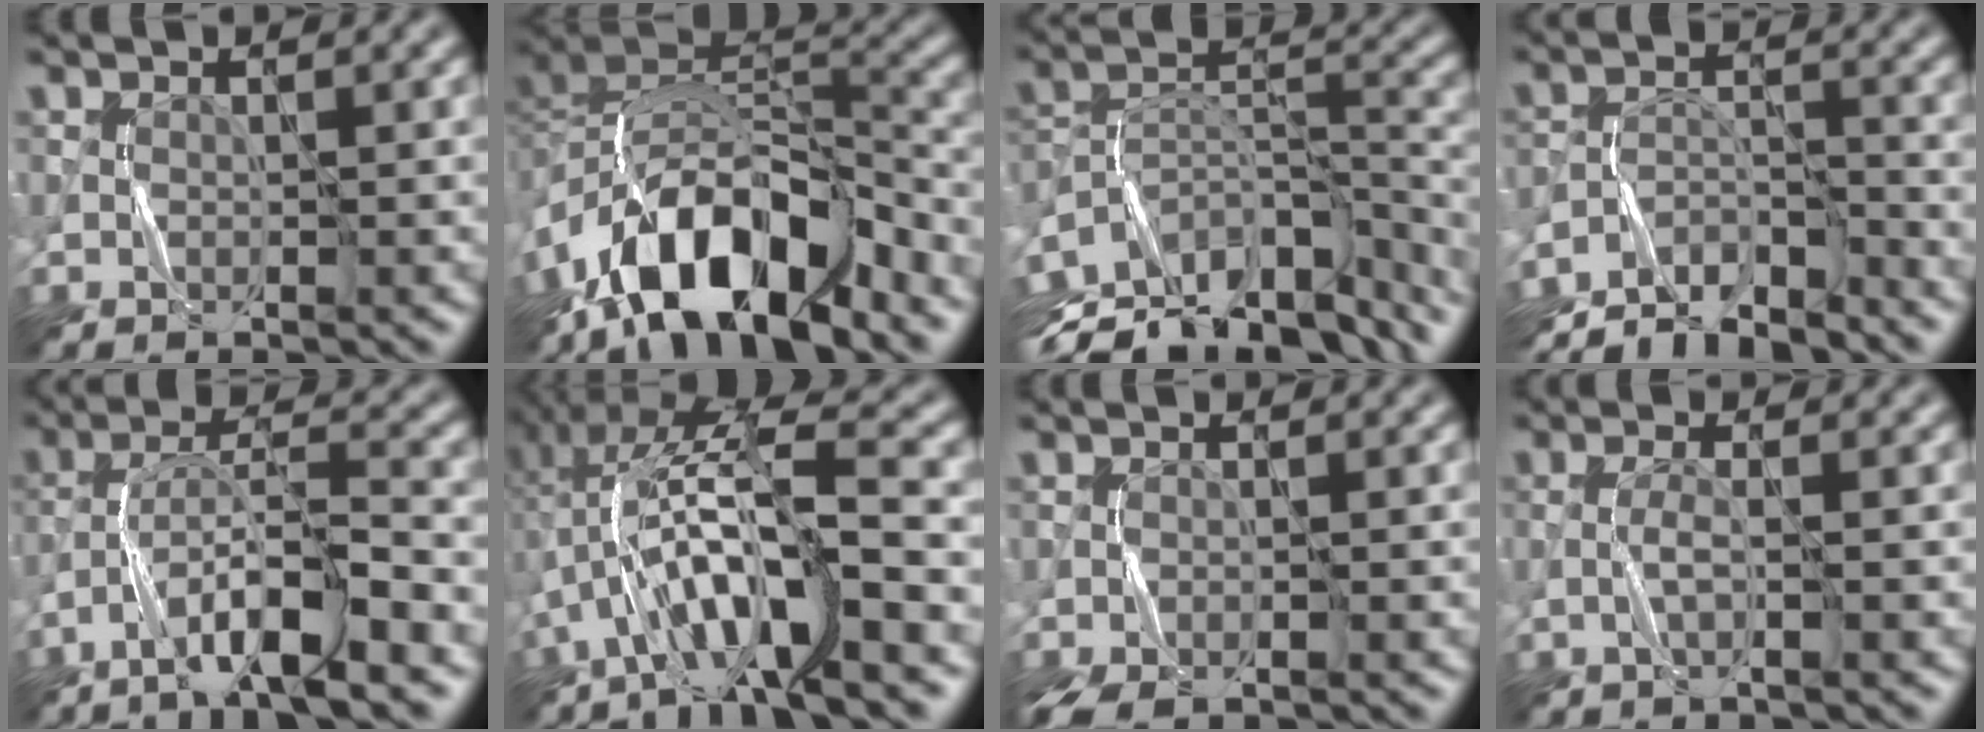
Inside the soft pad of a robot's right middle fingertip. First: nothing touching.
{"total": 12.4, "force": [-7.1, 5.1, 8.7], "torque": [-0.145, 0.009, -0.134]}
{"total": 13.5, "force": [-9.3, 5.6, 8.0], "torque": [-0.171, 0.017, -0.149]}
{"total": 7.0, "force": [-6.5, 1.4, 2.4], "torque": [-0.036, -0.002, -0.120]}
{"total": 7.9, "force": [-4.8, 1.1, 6.2], "torque": [-0.104, 0.015, -0.086]}
{"total": 11.2, "force": [-2.5, 2.7, 10.6], "torque": [-0.194, 0.029, -0.046]}
{"total": 2.6, "force": [-1.8, 0.6, 1.7], "torque": [-0.042, -0.008, -0.040]}
{"total": 1.7, "force": [-0.5, 0.1, 1.6], "torque": [-0.035, 0.005, -0.014]}